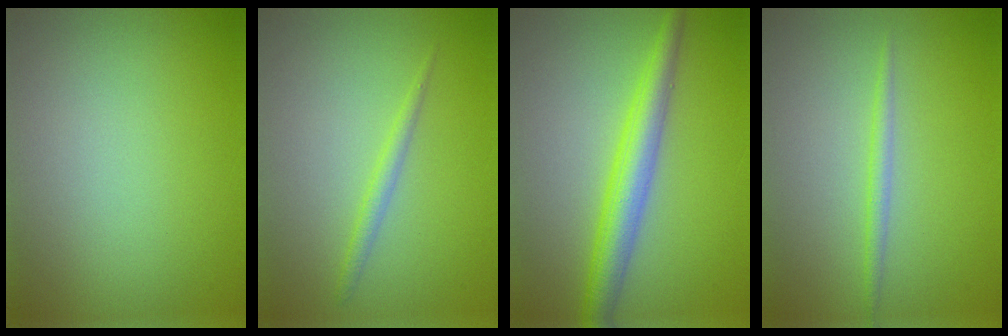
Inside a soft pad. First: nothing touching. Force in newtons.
{"total": 1.2, "press": 1.2, "slide": 0.0}
{"total": 4.2, "press": 4.2, "slide": 0.1}
{"total": 1.2, "press": 1.2, "slide": 0.1}